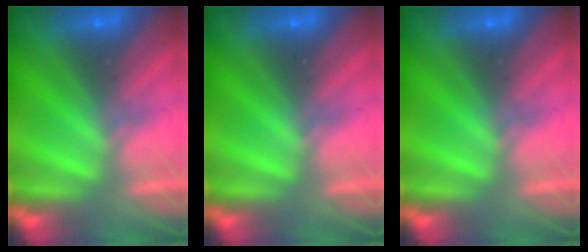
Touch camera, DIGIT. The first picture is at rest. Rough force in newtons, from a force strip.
{"total": 0.0}
{"total": 0.0}